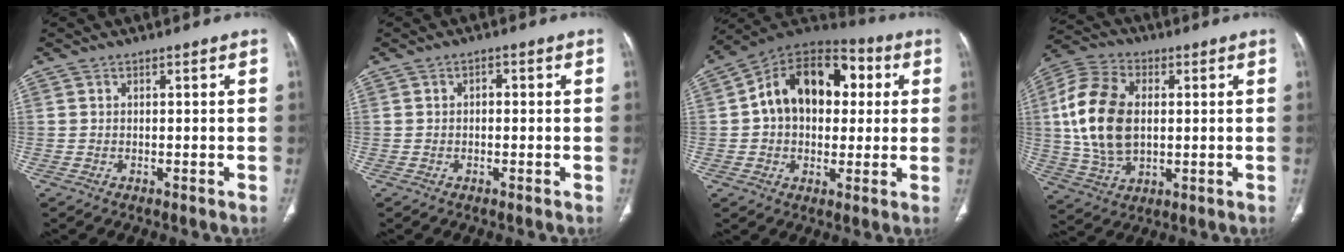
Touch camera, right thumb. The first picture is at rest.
{"total": 1.3, "force": [0.0, 0.8, 1.0], "torque": [-0.010, 0.005, -0.004]}
{"total": 19.2, "force": [3.2, 13.1, 13.7], "torque": [-0.179, 0.030, 0.043]}
{"total": 16.6, "force": [1.6, 10.5, 12.8], "torque": [-0.258, 0.005, 0.031]}